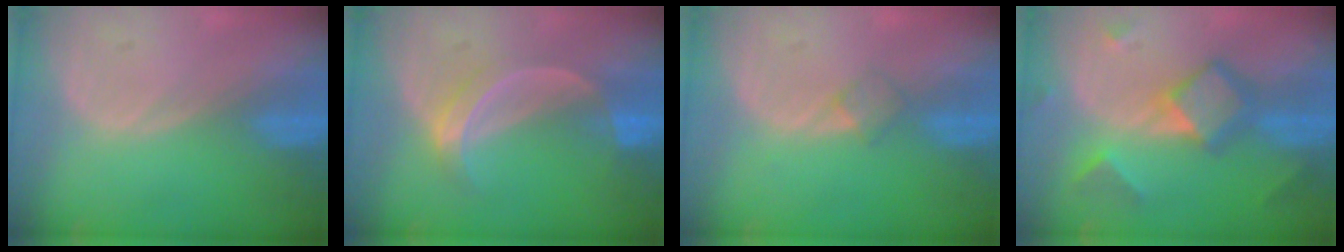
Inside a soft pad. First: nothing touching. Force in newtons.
{"total": 5.2, "press": 4.9, "slide": 1.6}
{"total": 2.0, "press": 2.0, "slide": 0.2}
{"total": 7.7, "press": 7.6, "slide": 0.6}